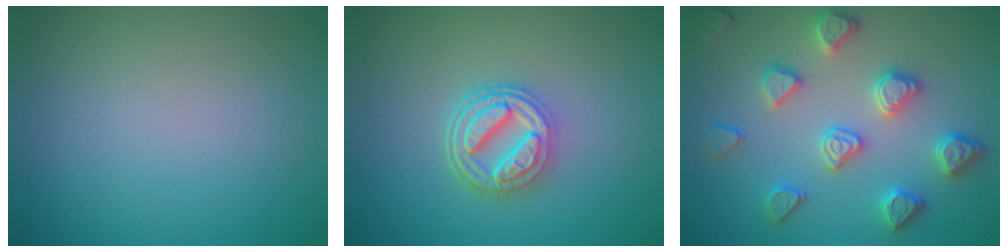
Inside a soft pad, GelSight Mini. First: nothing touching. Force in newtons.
{"total": 4.9, "press": 3.7, "slide": 3.3}
{"total": 4.4, "press": 4.3, "slide": 0.7}